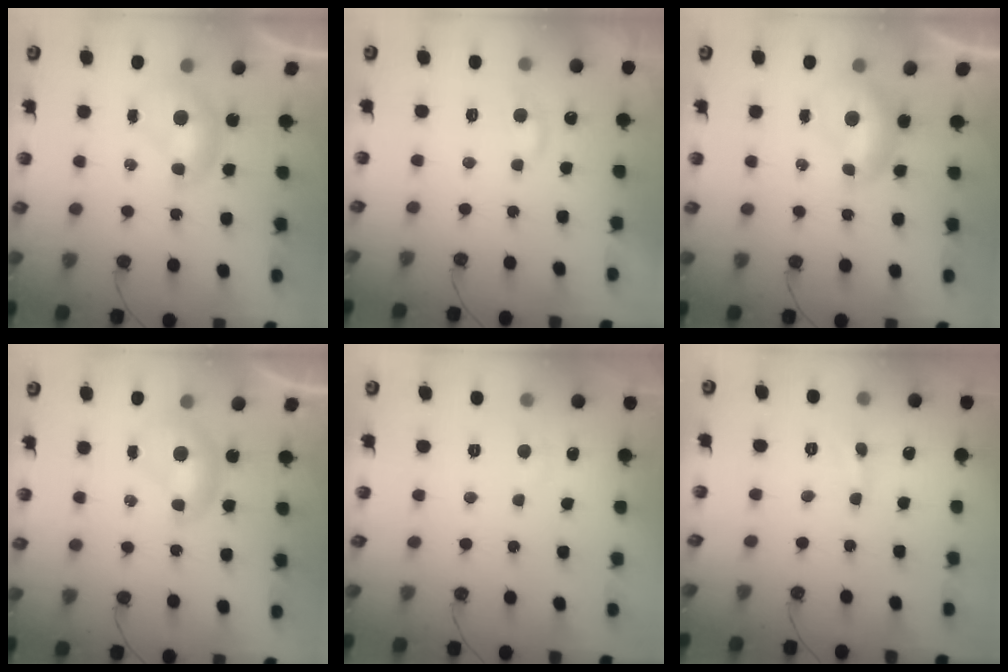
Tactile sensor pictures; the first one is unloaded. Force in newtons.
{"total": 1.3, "press": 1.1, "slide": 0.7}
{"total": 0.0}
{"total": 0.0}
{"total": 0.8, "press": 0.4, "slide": 0.7}
{"total": 0.0}